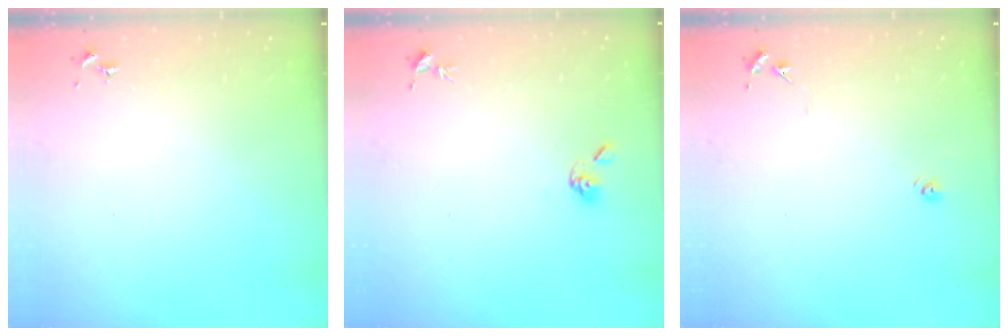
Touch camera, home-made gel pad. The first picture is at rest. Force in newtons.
{"total": 5.2, "press": 5.1, "slide": 0.7}
{"total": 5.9, "press": 5.9, "slide": 0.5}